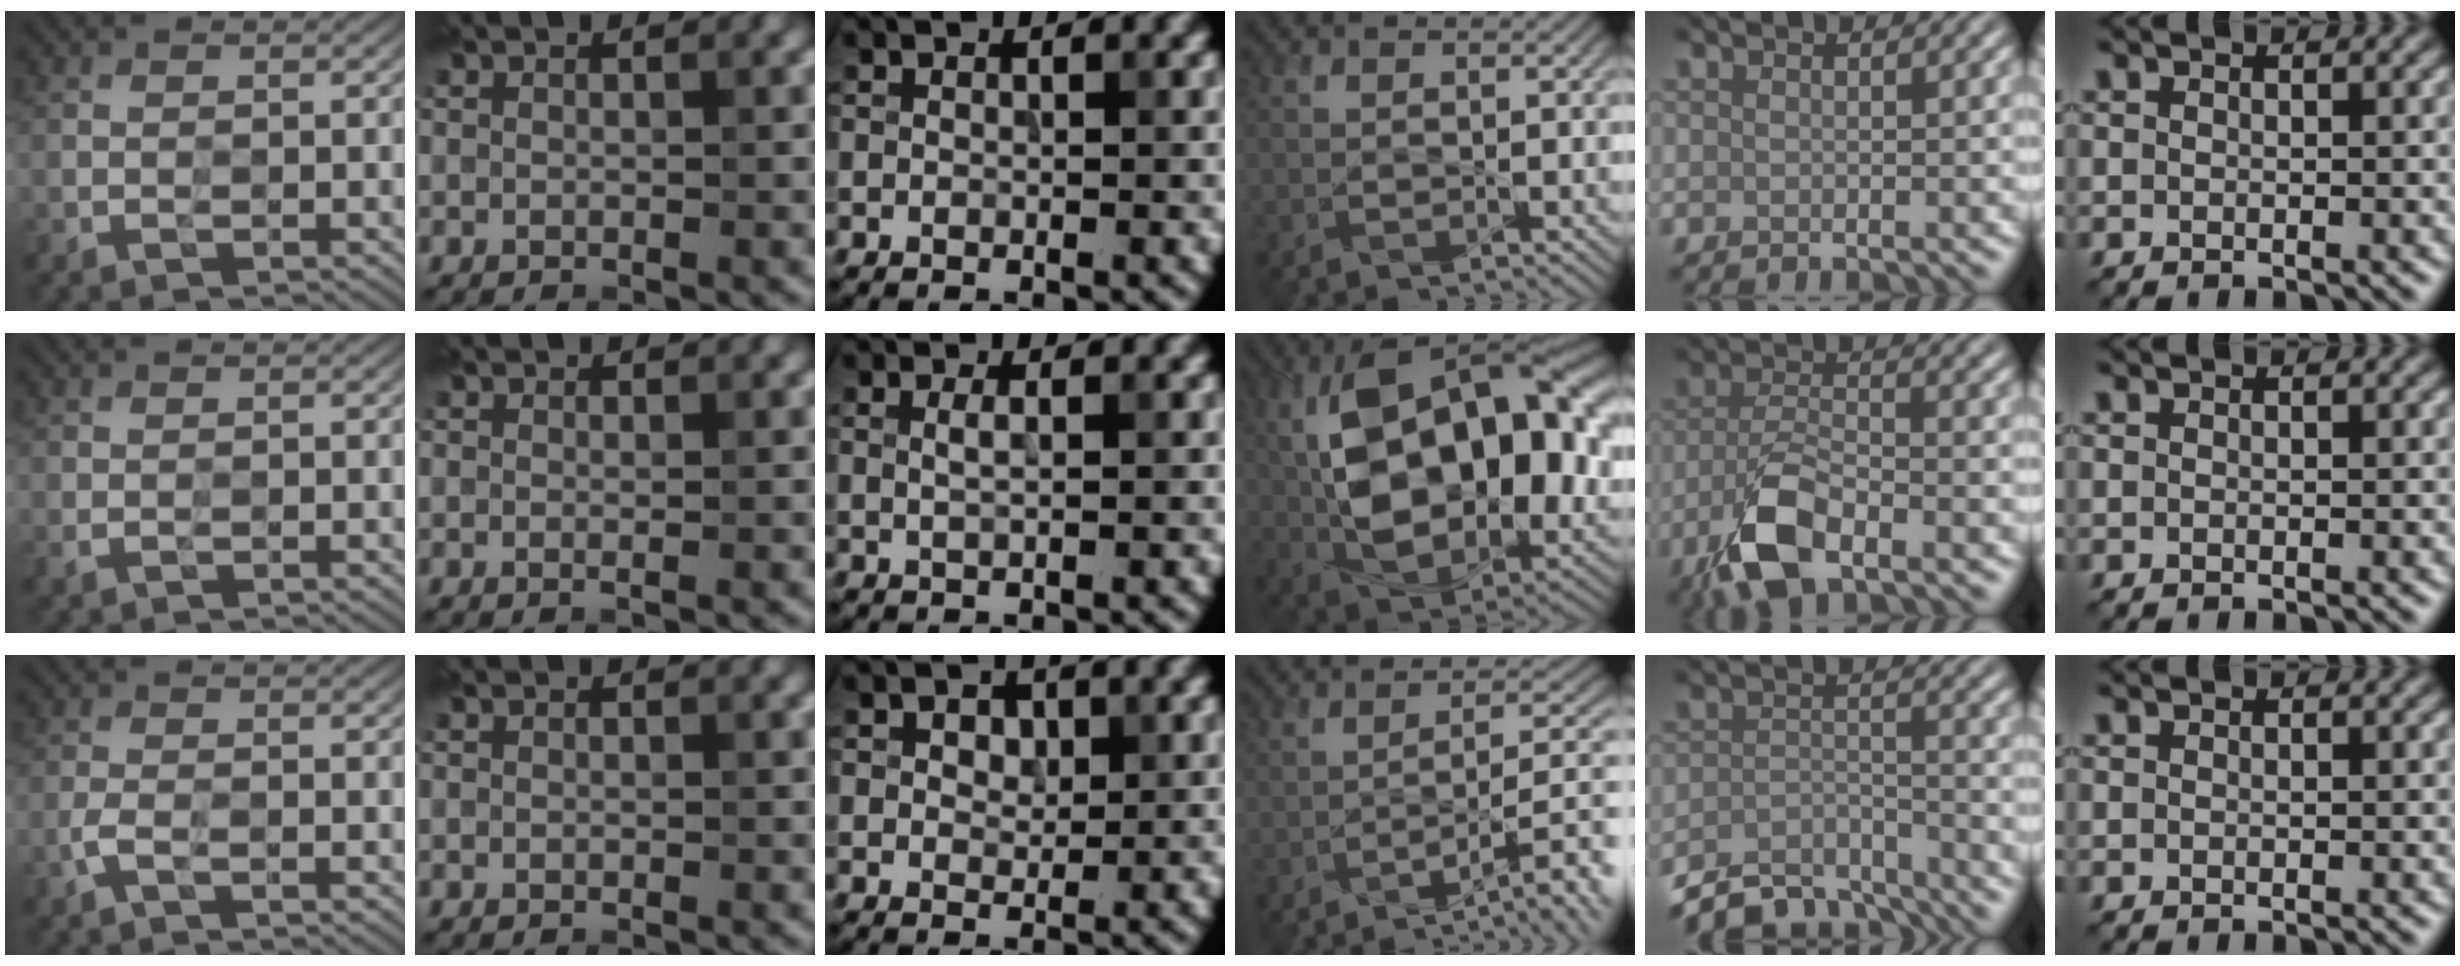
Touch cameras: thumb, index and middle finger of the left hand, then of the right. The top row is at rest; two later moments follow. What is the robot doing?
{"motion": "wipe", "object": "glasses"}